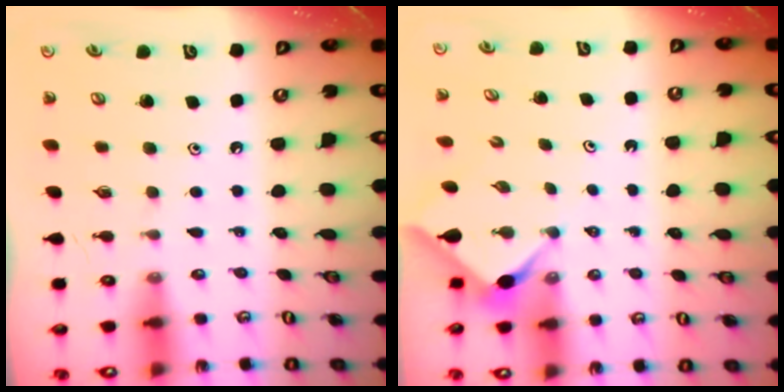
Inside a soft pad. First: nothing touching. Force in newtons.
{"total": 2.9, "press": 2.9, "slide": 0.4}